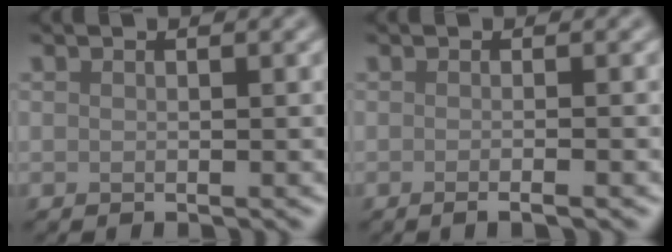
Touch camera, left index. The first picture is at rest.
{"total": 2.2, "force": [-0.6, 0.7, 2.0], "torque": [-0.010, -0.002, -0.015]}